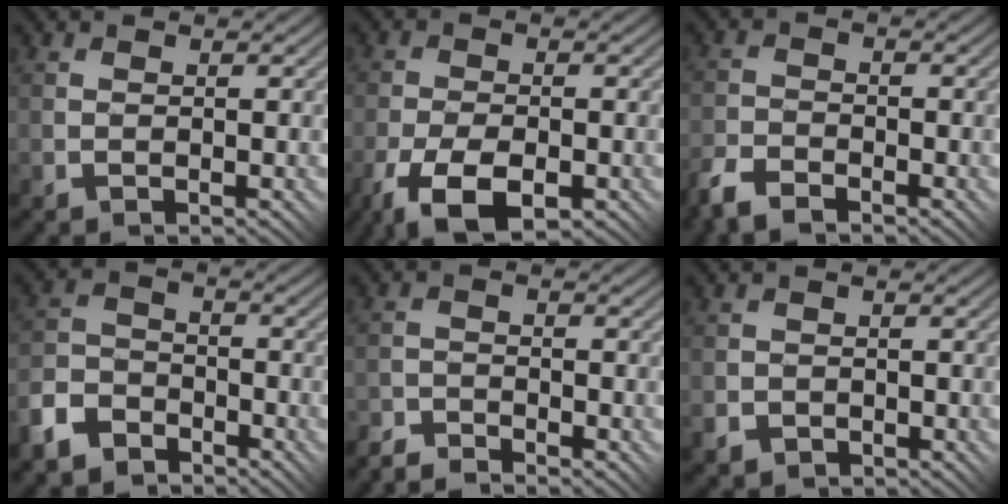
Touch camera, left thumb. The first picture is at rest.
{"total": 8.2, "force": [-4.5, 3.6, 5.9], "torque": [-0.124, -0.016, -0.073]}
{"total": 5.0, "force": [-3.9, 2.1, 2.3], "torque": [-0.051, -0.004, -0.082]}
{"total": 7.1, "force": [-5.1, 4.3, 2.6], "torque": [-0.063, -0.005, -0.115]}
{"total": 3.4, "force": [-3.4, 0.5, 0.3], "torque": [-0.001, 0.005, -0.072]}
{"total": 2.9, "force": [-1.6, 2.4, 0.4], "torque": [0.000, 0.000, -0.032]}